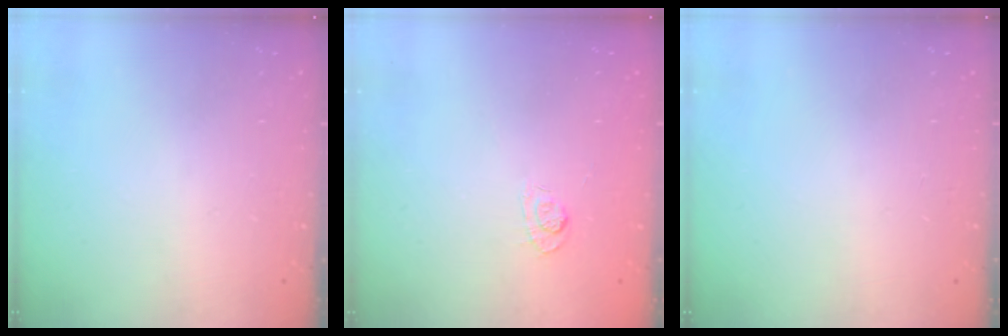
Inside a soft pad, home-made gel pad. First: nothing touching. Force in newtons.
{"total": 3.5, "press": 3.1, "slide": 1.6}
{"total": 0.0}